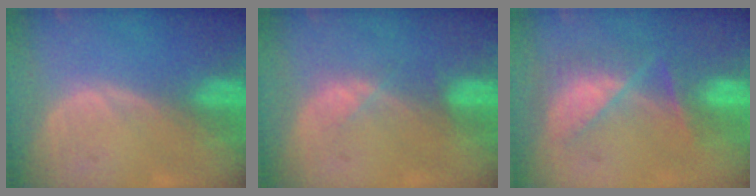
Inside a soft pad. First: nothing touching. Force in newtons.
{"total": 2.3, "press": 2.2, "slide": 0.7}
{"total": 8.3, "press": 7.1, "slide": 4.3}